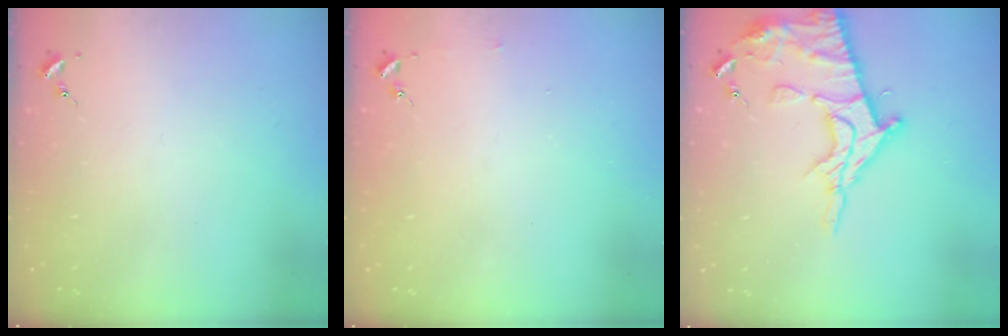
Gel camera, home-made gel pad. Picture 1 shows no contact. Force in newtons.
{"total": 2.5, "press": 2.5, "slide": 0.2}
{"total": 16.7, "press": 16.7, "slide": 1.6}